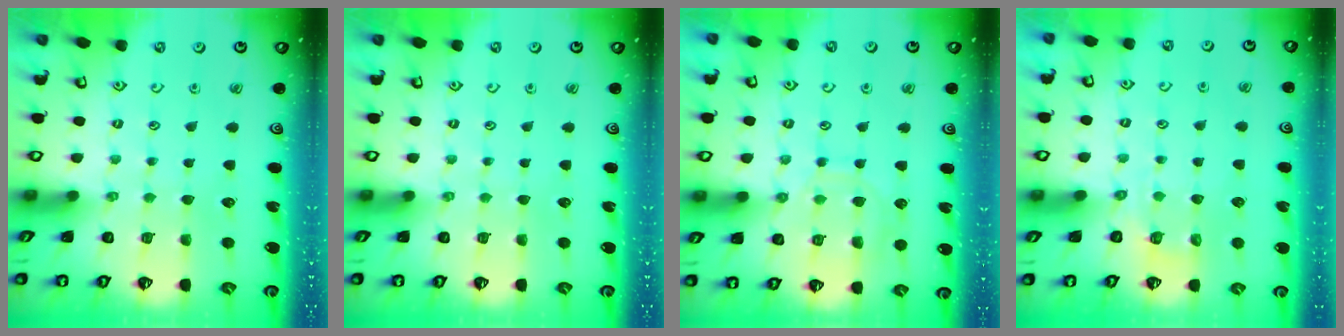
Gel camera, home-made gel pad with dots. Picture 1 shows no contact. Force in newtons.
{"total": 0.0}
{"total": 10.2, "press": 10.2, "slide": 0.9}
{"total": 2.1, "press": 1.0, "slide": 1.9}